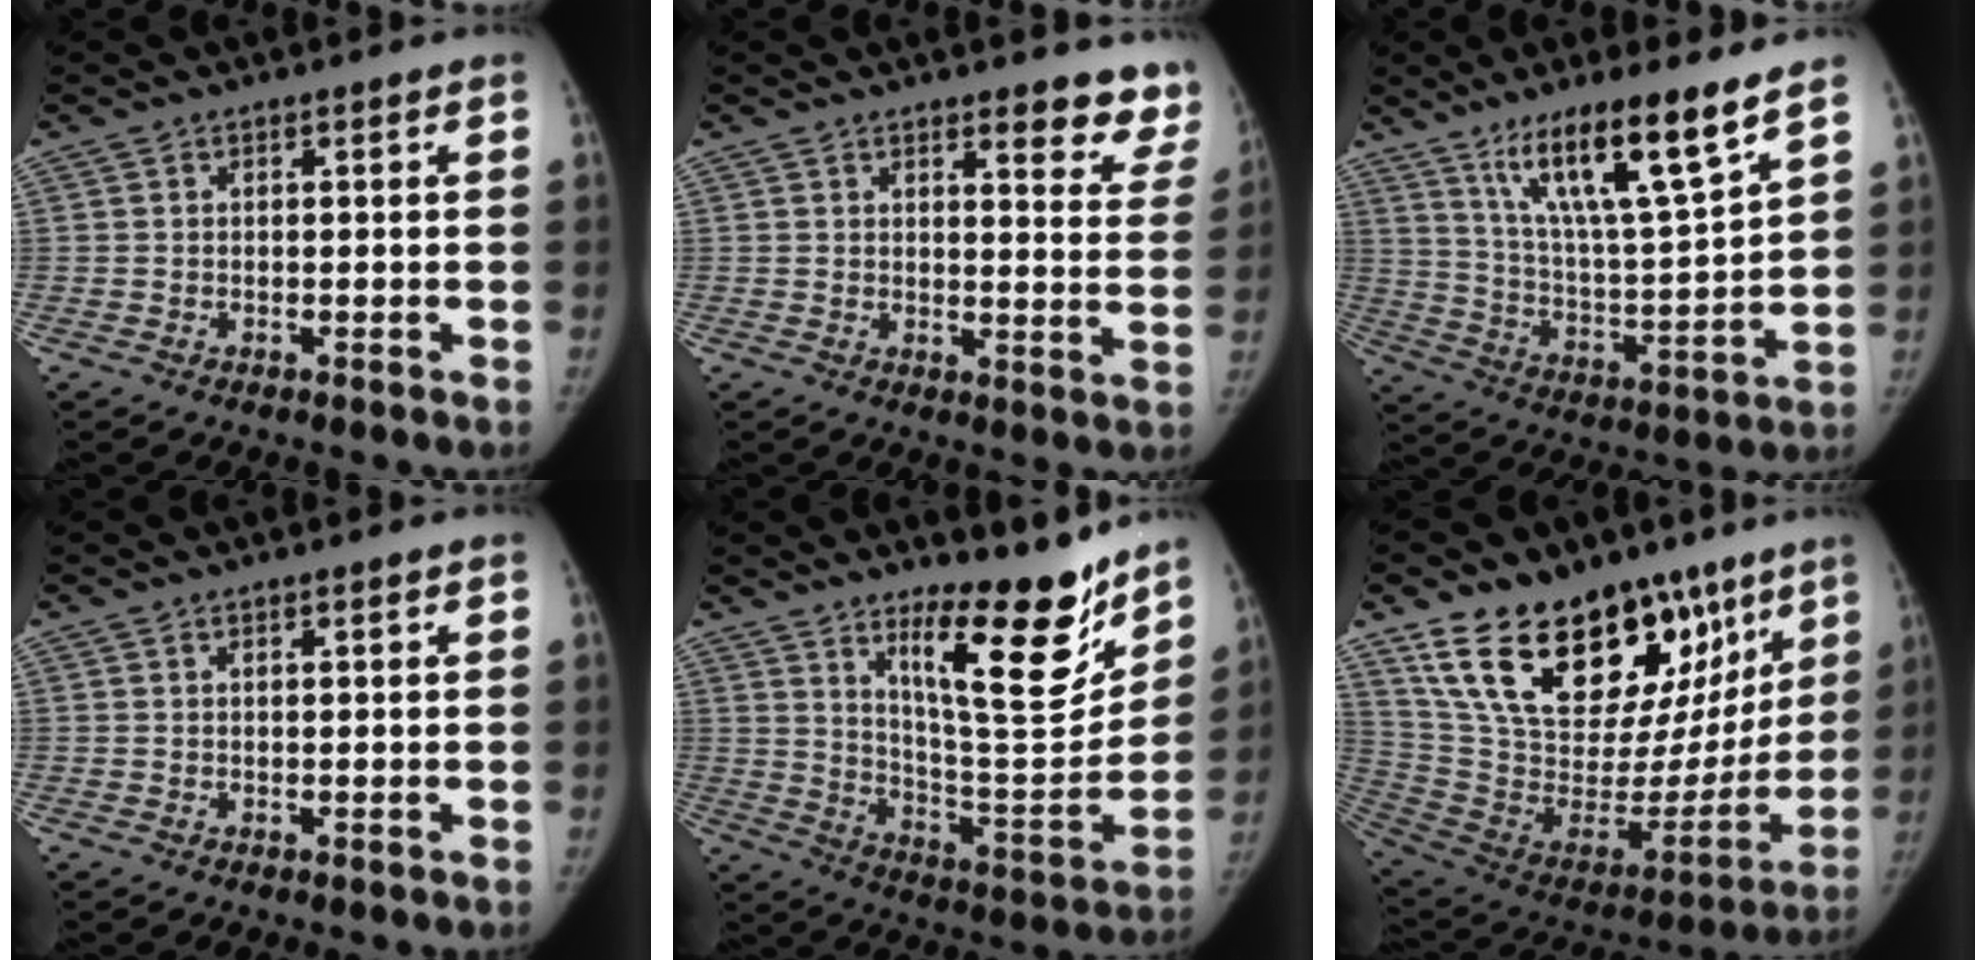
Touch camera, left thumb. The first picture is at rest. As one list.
[{"total": 10.7, "force": [9.1, 3.0, 4.7], "torque": [-0.008, -0.054, 0.085]}, {"total": 17.3, "force": [11.4, 2.0, 12.8], "torque": [-0.208, -0.066, 0.208]}, {"total": 1.0, "force": [0.6, 0.2, 0.8], "torque": [-0.012, -0.001, 0.010]}, {"total": 18.9, "force": [13.1, 4.7, 12.8], "torque": [-0.146, -0.109, 0.218]}, {"total": 32.5, "force": [19.5, 17.3, 19.4], "torque": [-0.267, -0.049, 0.332]}]